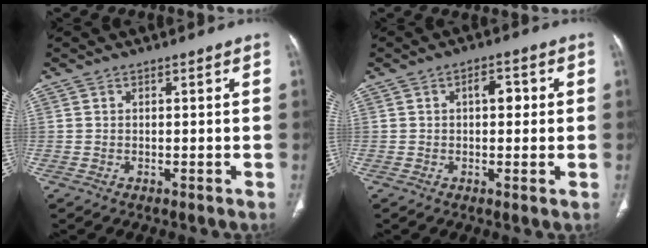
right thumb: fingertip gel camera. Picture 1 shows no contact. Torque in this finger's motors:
{"motor_torque": [2.52, 2.49, 0.13, -0.18, 0.00]}